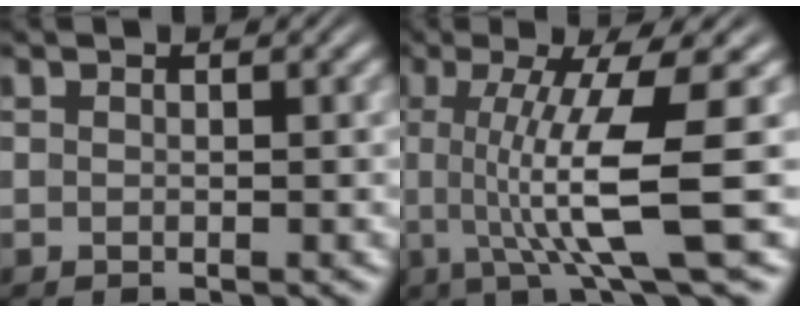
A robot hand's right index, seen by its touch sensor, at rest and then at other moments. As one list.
[{"total": 7.5, "force": [-0.3, 0.6, 7.5], "torque": [-0.125, -0.013, 0.000]}]